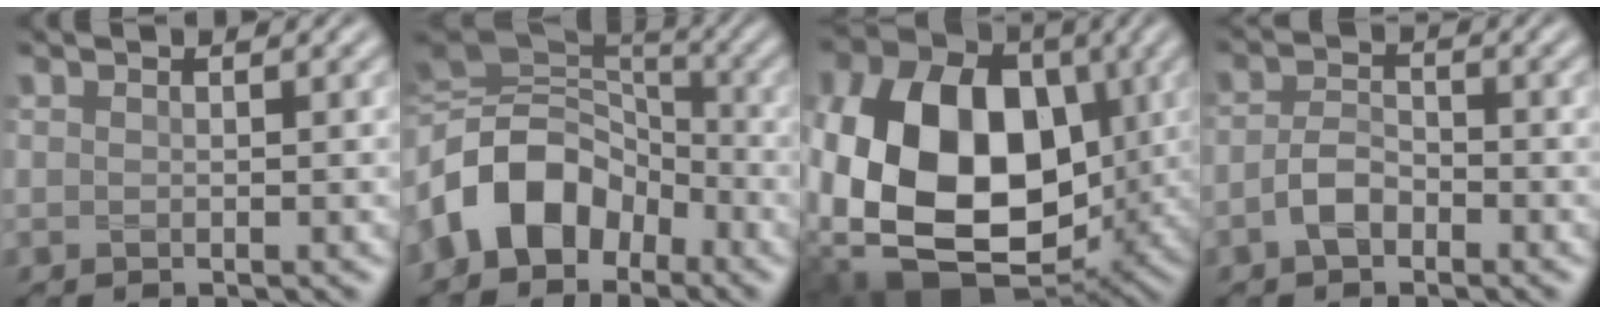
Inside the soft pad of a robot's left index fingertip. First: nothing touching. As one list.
[{"total": 9.9, "force": [-3.7, 7.3, 5.6], "torque": [-0.096, 0.014, -0.087]}, {"total": 16.5, "force": [-0.3, 11.6, 11.7], "torque": [-0.234, -0.017, -0.010]}, {"total": 2.5, "force": [-1.2, 1.5, 1.6], "torque": [-0.034, 0.006, -0.030]}]